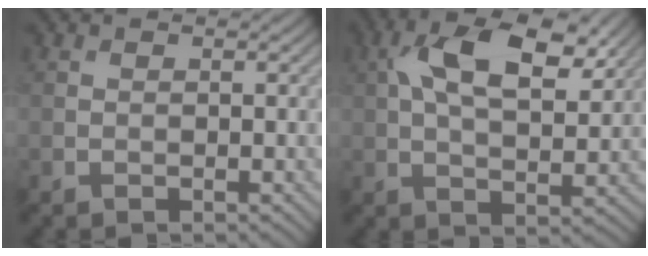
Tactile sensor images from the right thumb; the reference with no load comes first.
{"total": 12.0, "force": [4.7, 5.6, 9.5], "torque": [-0.179, 0.009, 0.077]}